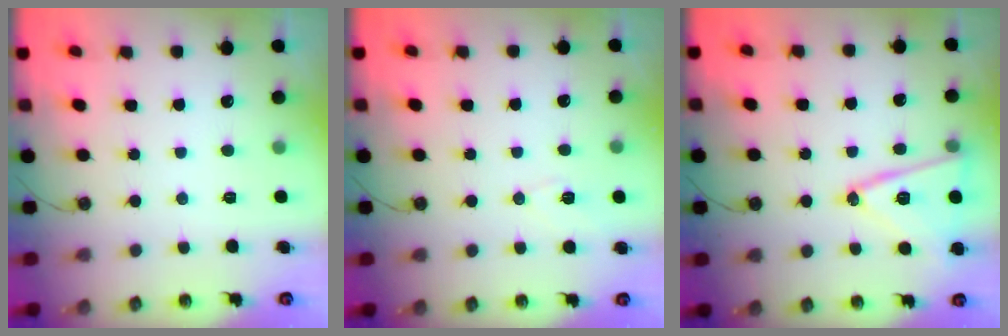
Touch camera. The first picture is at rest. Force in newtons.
{"total": 5.1, "press": 4.7, "slide": 2.0}
{"total": 16.8, "press": 16.6, "slide": 2.6}